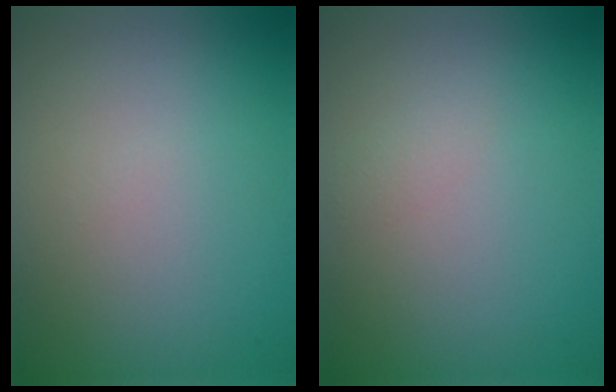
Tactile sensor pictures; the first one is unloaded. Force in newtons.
{"total": 0.7, "press": 0.7, "slide": 0.0}